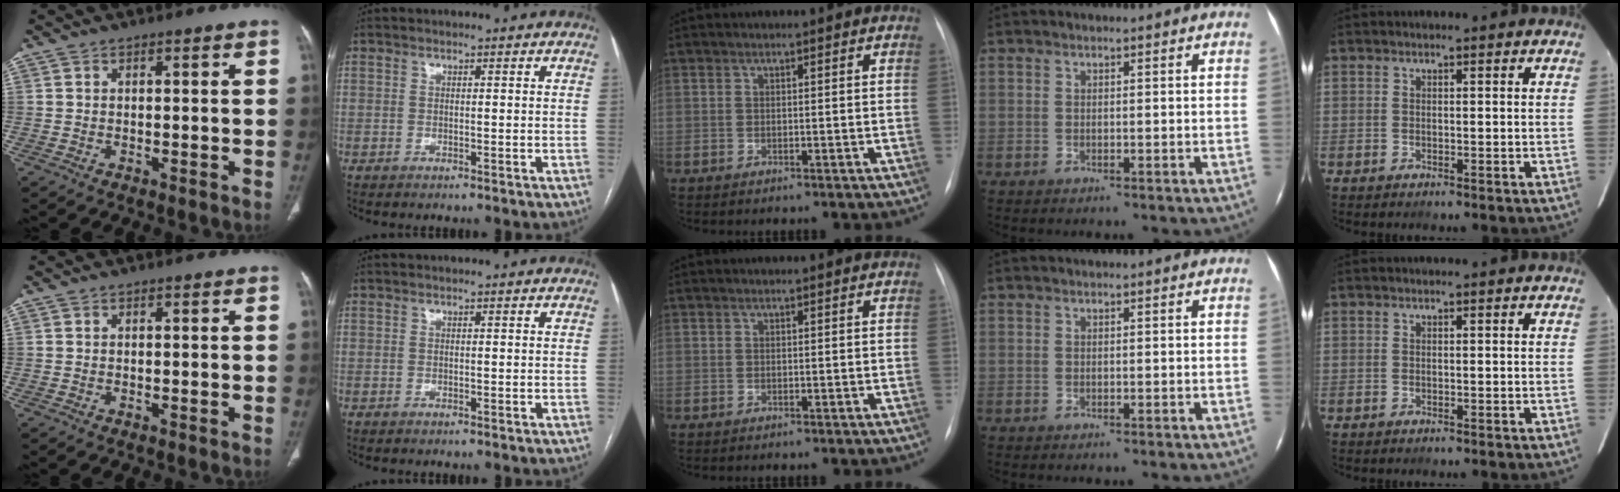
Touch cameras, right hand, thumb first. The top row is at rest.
{}